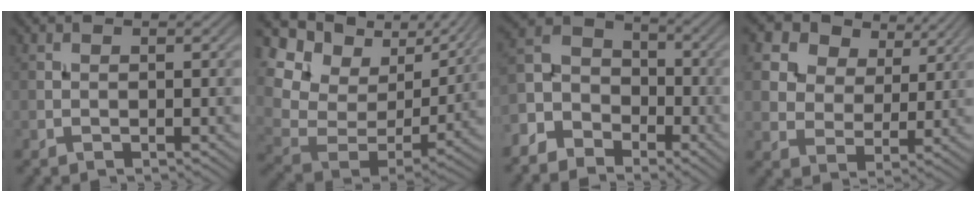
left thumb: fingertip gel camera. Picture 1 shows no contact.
{"total": 15.3, "force": [8.2, 9.7, 8.4], "torque": [-0.222, 0.010, 0.162]}
{"total": 7.7, "force": [-5.2, 4.8, 3.0], "torque": [-0.079, -0.006, -0.122]}
{"total": 15.3, "force": [9.7, 9.7, 6.7], "torque": [-0.206, 0.014, 0.195]}